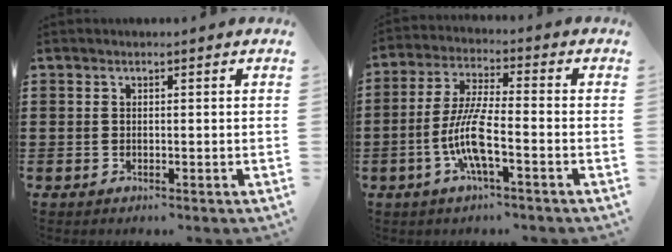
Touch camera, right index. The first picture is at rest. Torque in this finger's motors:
{"motor_torque": [2.14, 0.00, 0.87, 0.21]}